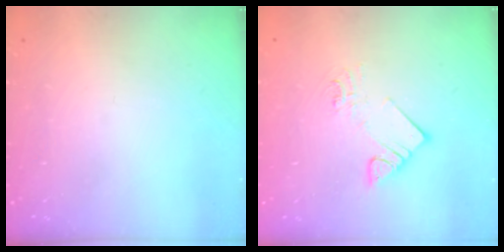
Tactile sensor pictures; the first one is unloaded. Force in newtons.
{"total": 7.5, "press": 7.5, "slide": 0.4}